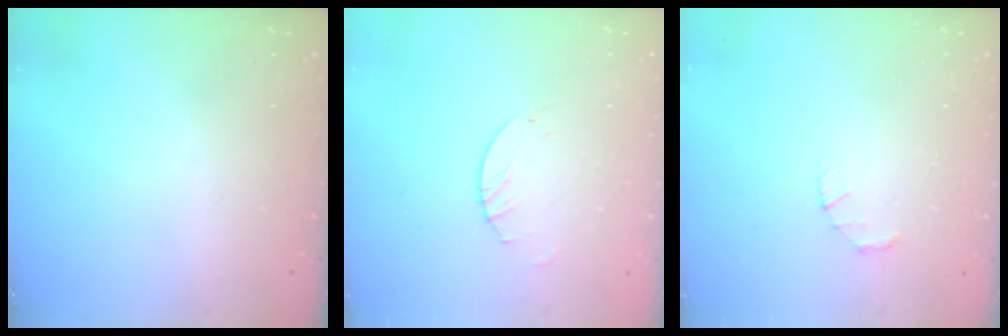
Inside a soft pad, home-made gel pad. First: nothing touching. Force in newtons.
{"total": 2.0, "press": 2.0, "slide": 0.2}
{"total": 1.4, "press": 1.3, "slide": 0.3}